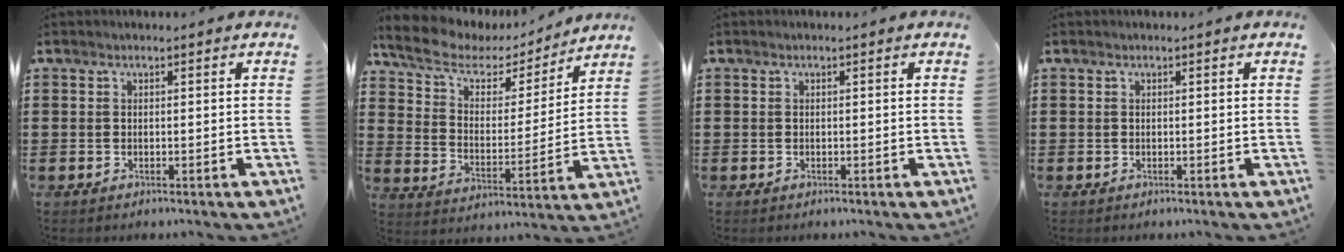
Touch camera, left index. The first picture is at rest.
{"total": 6.4, "force": [4.9, 2.8, 3.0], "torque": [-0.085, -0.025, 0.083]}
{"total": 0.0}
{"total": 0.0}